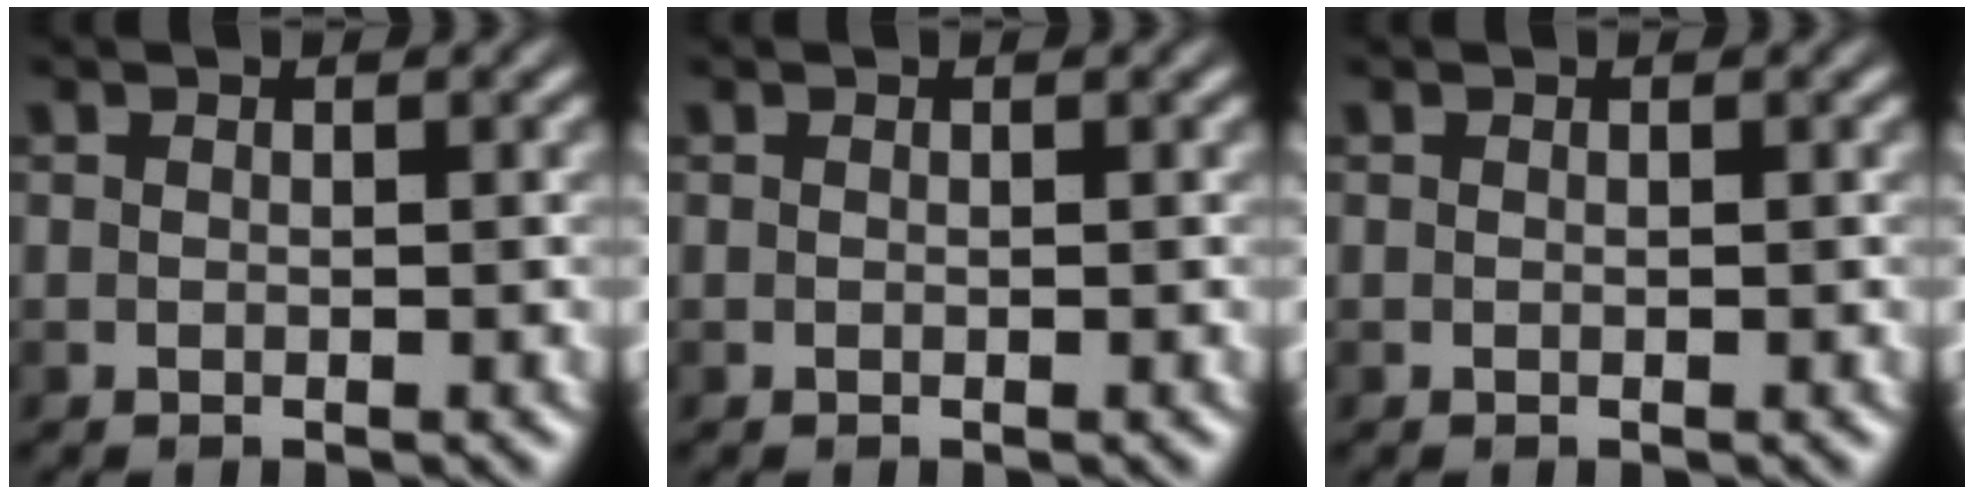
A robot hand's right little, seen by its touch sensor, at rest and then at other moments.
{"total": 0.0}
{"total": 0.0}